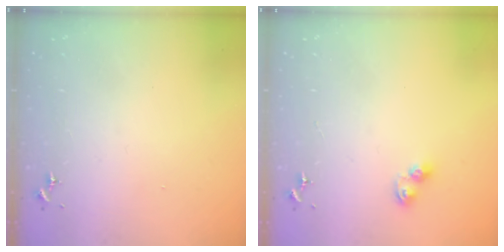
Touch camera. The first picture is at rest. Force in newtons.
{"total": 4.6, "press": 4.6, "slide": 0.5}